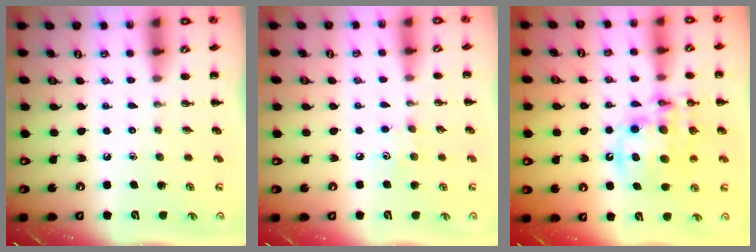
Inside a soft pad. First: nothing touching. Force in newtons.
{"total": 5.0, "press": 4.8, "slide": 1.5}
{"total": 15.2, "press": 14.8, "slide": 3.4}